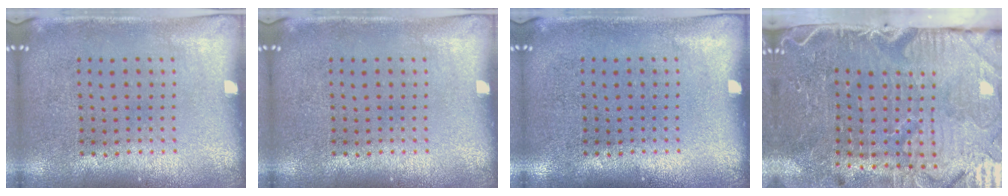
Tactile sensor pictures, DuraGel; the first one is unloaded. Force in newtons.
{"total": 0.0}
{"total": 0.0}
{"total": 5.3, "press": 4.4, "slide": 3.1}